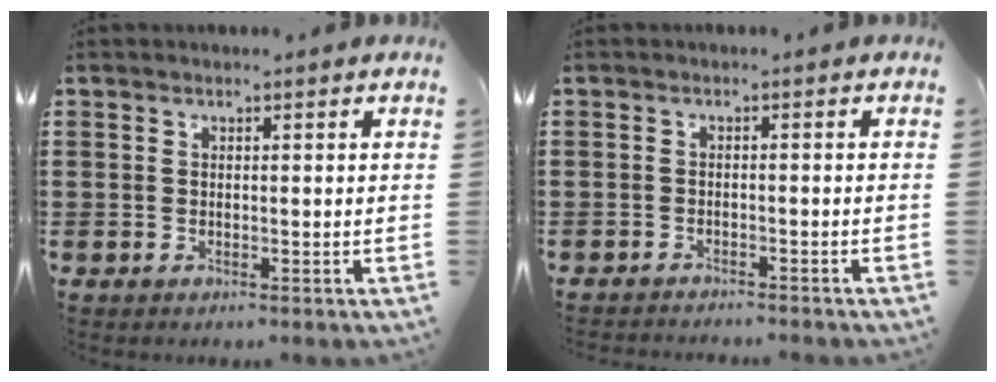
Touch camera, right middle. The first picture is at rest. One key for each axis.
{"total": 1.4, "fx": -1.4, "fy": 0.0, "fz": 0.0, "tx": -0.004, "ty": 0.003, "tz": -0.031}